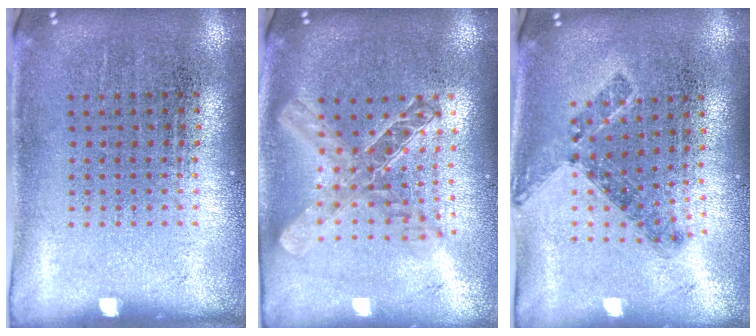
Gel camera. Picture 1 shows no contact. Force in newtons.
{"total": 2.0, "press": 1.7, "slide": 1.1}
{"total": 0.8, "press": 0.7, "slide": 0.3}